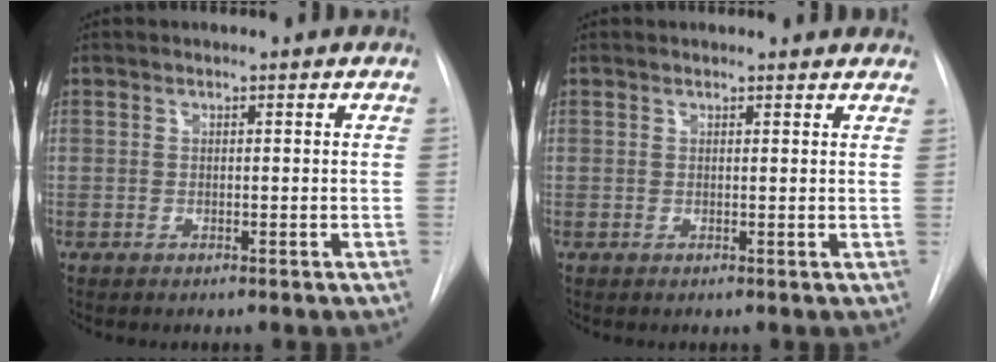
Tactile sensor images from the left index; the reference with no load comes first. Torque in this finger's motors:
{"motor_torque": [0.41, -0.80, -0.07, 0.00]}